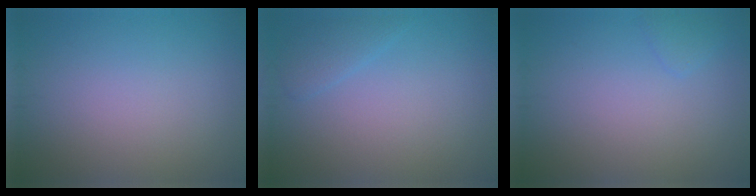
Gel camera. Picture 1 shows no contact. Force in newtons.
{"total": 1.5, "press": 1.5, "slide": 0.1}
{"total": 0.9, "press": 0.9, "slide": 0.1}